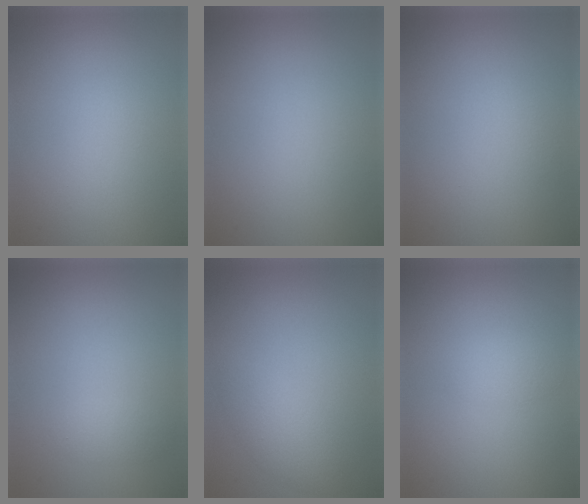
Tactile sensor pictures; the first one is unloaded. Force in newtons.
{"total": 0.0}
{"total": 0.6, "press": 0.6, "slide": 0.0}
{"total": 1.0, "press": 1.0, "slide": 0.0}
{"total": 2.3, "press": 2.3, "slide": 0.1}
{"total": 1.2, "press": 1.2, "slide": 0.1}